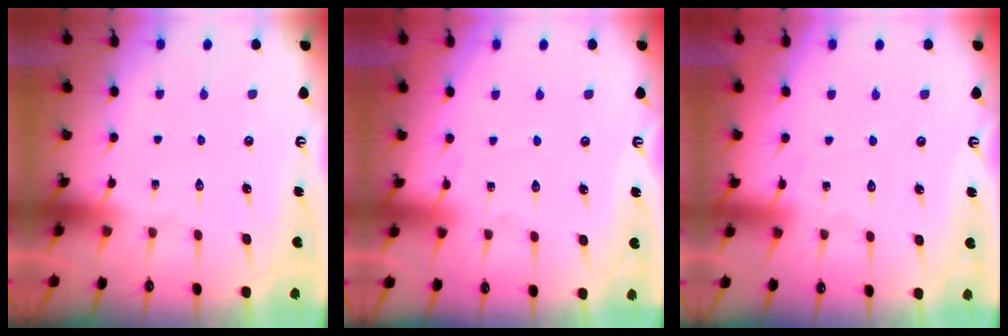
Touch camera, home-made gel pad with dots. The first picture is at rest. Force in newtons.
{"total": 1.9, "press": 1.9, "slide": 0.2}
{"total": 5.2, "press": 5.1, "slide": 0.7}